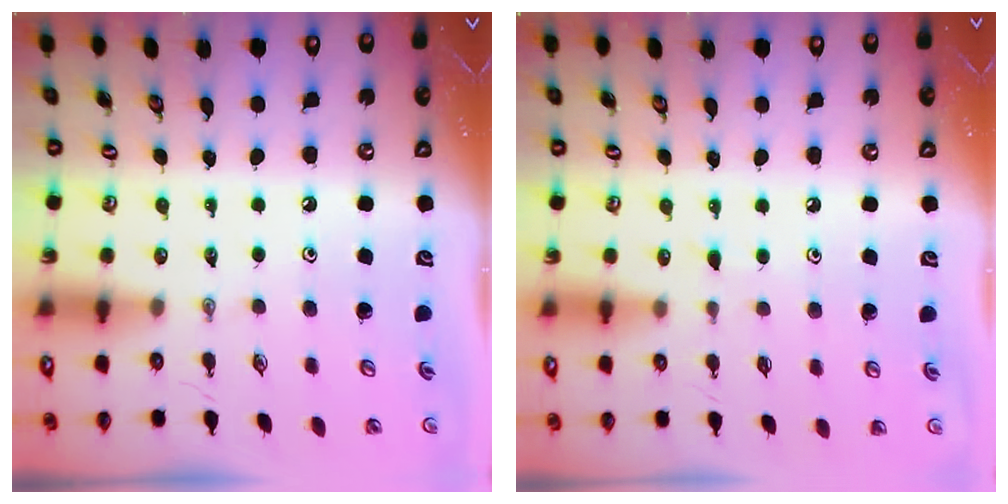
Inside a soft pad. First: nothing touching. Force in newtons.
{"total": 5.9, "press": 5.9, "slide": 0.5}